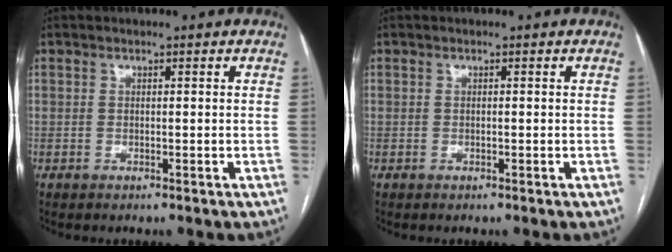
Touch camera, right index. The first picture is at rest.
{"total": 0.0}